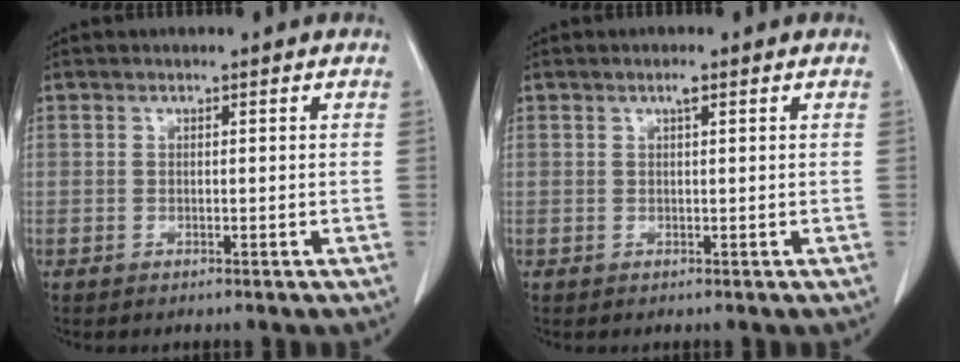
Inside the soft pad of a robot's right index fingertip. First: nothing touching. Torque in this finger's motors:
{"motor_torque": [0.00, 0.03, 0.00, 0.00]}